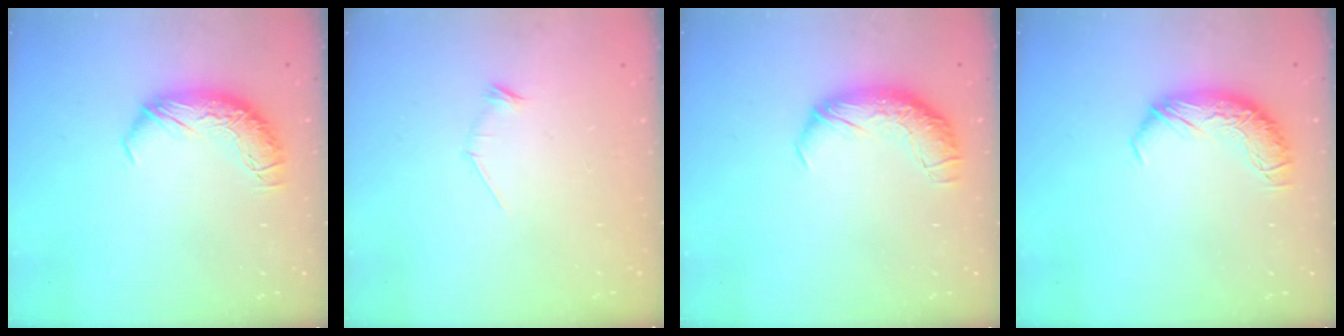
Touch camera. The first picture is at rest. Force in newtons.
{"total": 8.4, "press": 8.3, "slide": 0.6}
{"total": 2.3, "press": 0.9, "slide": 2.2}
{"total": 0.0}